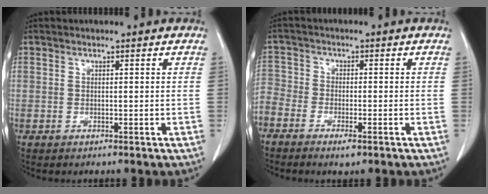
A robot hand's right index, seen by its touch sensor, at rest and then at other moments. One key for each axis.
{"total": 7.0, "fx": -4.4, "fy": 4.2, "fz": 3.5, "tx": -0.087, "ty": 0.002, "tz": -0.084}